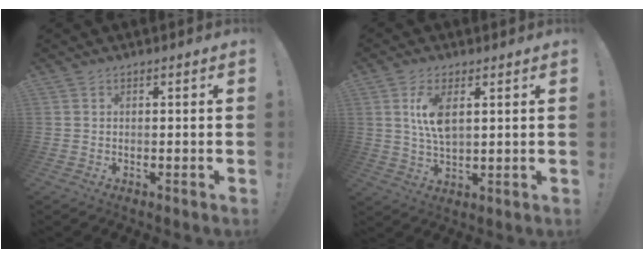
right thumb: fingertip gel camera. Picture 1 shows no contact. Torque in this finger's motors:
{"motor_torque": [0.12, 0.26, -0.03, 0.07, 0.04]}